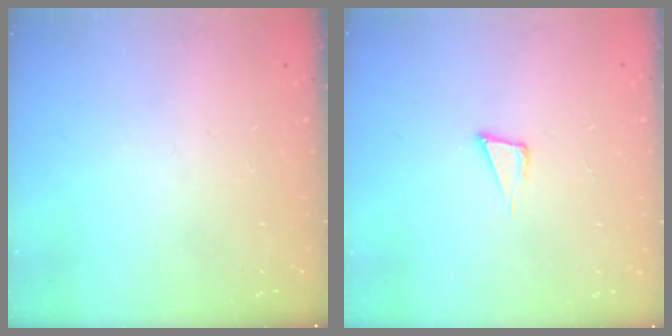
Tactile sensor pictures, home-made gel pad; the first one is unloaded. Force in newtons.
{"total": 4.0, "press": 2.8, "slide": 2.9}